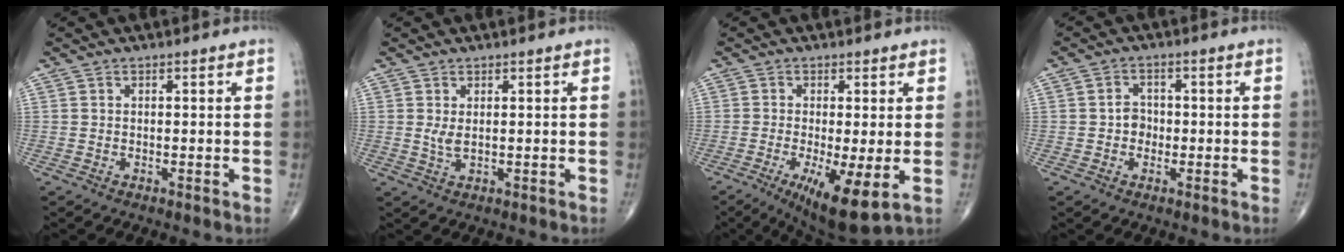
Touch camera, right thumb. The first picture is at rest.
{"total": 1.9, "force": [0.4, 0.7, 1.7], "torque": [-0.038, -0.006, 0.013]}
{"total": 10.5, "force": [-2.9, 2.6, 9.7], "torque": [-0.166, -0.025, -0.041]}
{"total": 3.1, "force": [-0.5, 2.7, 1.5], "torque": [-0.005, 0.008, -0.014]}